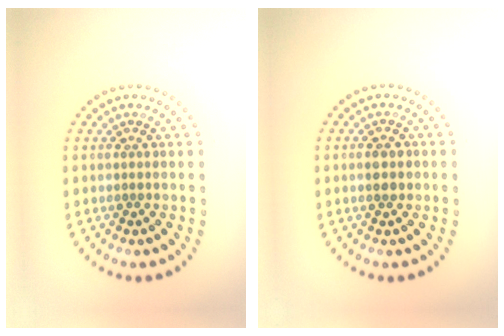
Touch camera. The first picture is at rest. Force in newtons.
{"total": 1.2, "press": 1.2, "slide": 0.1}